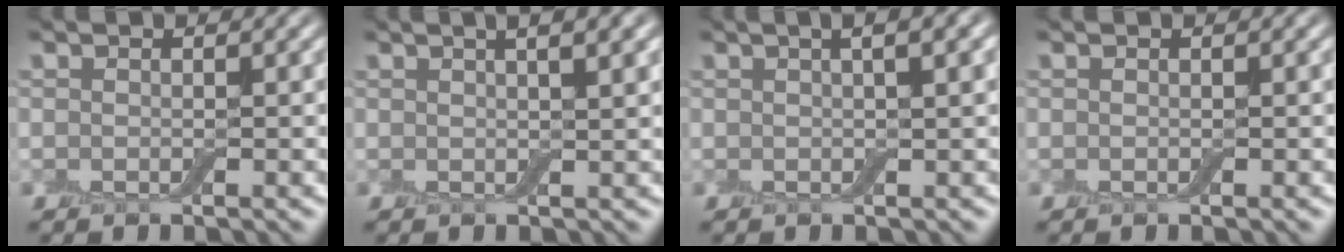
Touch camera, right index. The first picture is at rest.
{"total": 5.5, "force": [2.7, 2.2, 4.3], "torque": [-0.029, 0.028, 0.008]}
{"total": 5.3, "force": [2.2, 2.2, 4.3], "torque": [-0.030, 0.024, 0.002]}
{"total": 0.0}